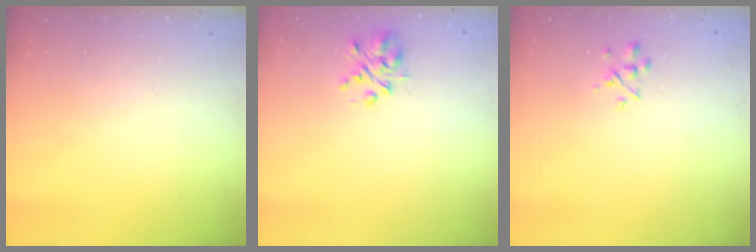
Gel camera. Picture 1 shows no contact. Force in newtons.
{"total": 4.8, "press": 4.4, "slide": 1.9}
{"total": 2.5, "press": 2.4, "slide": 0.8}